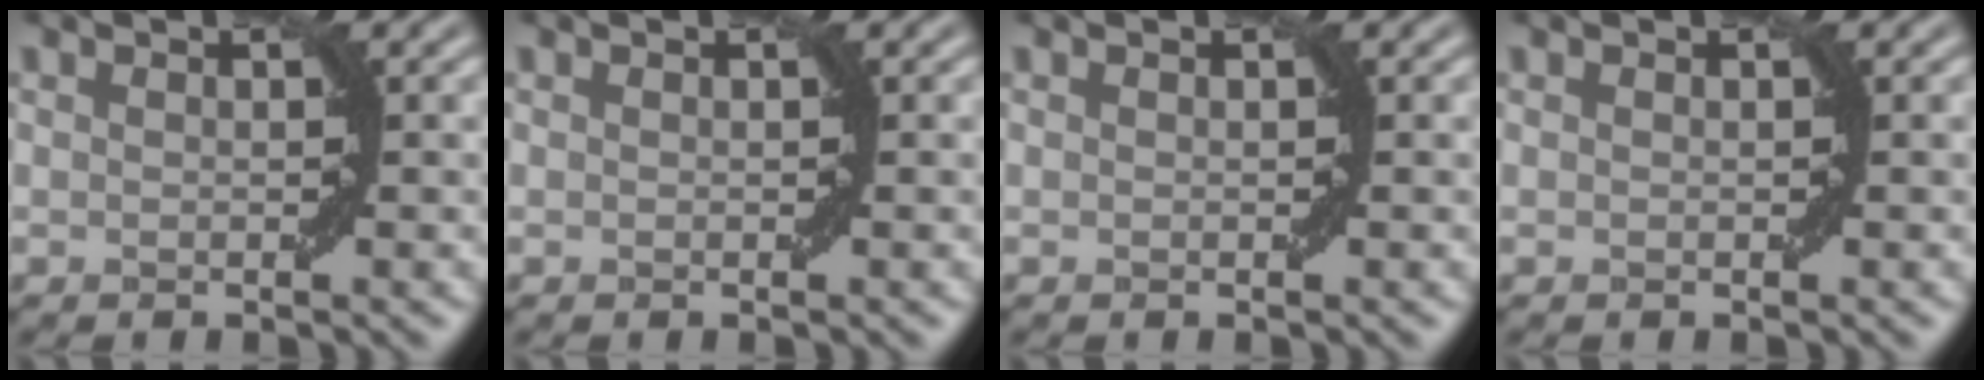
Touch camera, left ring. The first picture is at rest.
{"total": 0.0}
{"total": 0.0}
{"total": 0.0}